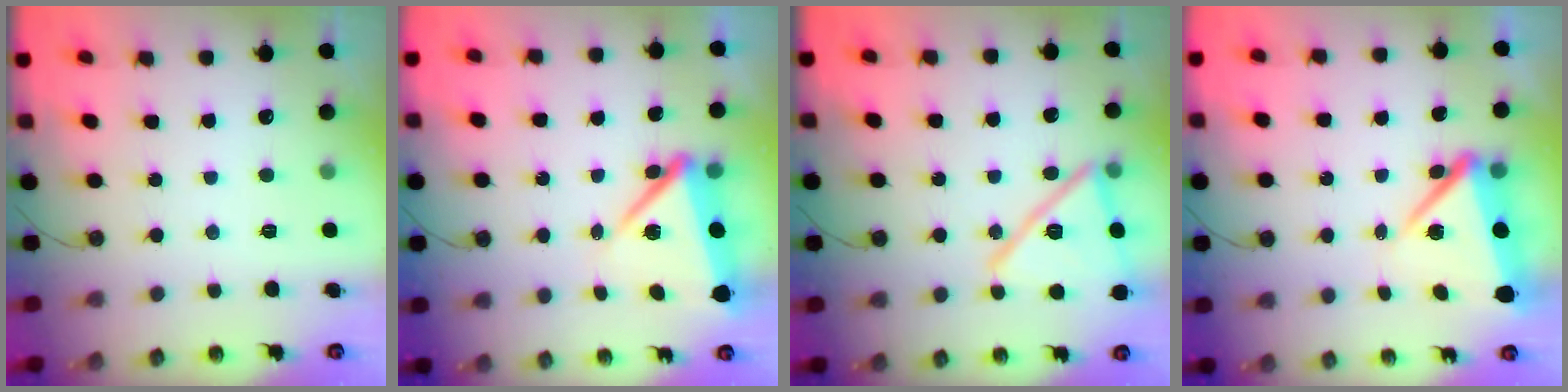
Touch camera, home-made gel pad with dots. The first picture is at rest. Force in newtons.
{"total": 9.4, "press": 9.3, "slide": 1.4}
{"total": 18.3, "press": 18.2, "slide": 1.9}
{"total": 7.7, "press": 7.6, "slide": 0.9}